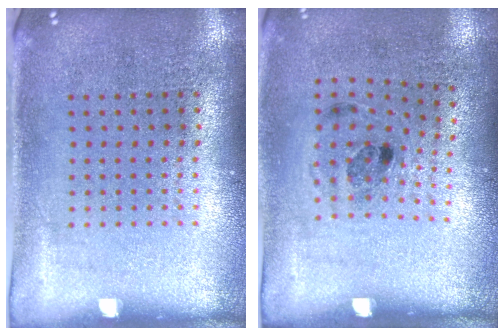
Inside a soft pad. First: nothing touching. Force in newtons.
{"total": 1.2, "press": 0.8, "slide": 0.9}